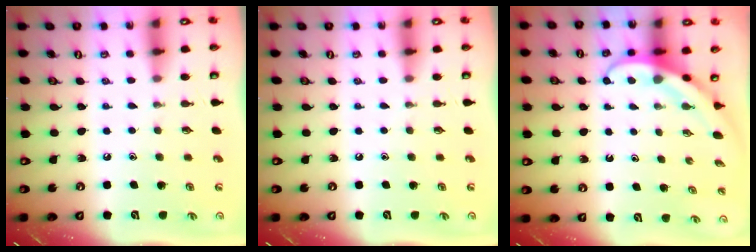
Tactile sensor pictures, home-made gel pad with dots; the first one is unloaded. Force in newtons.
{"total": 0.0}
{"total": 3.8, "press": 3.8, "slide": 0.3}